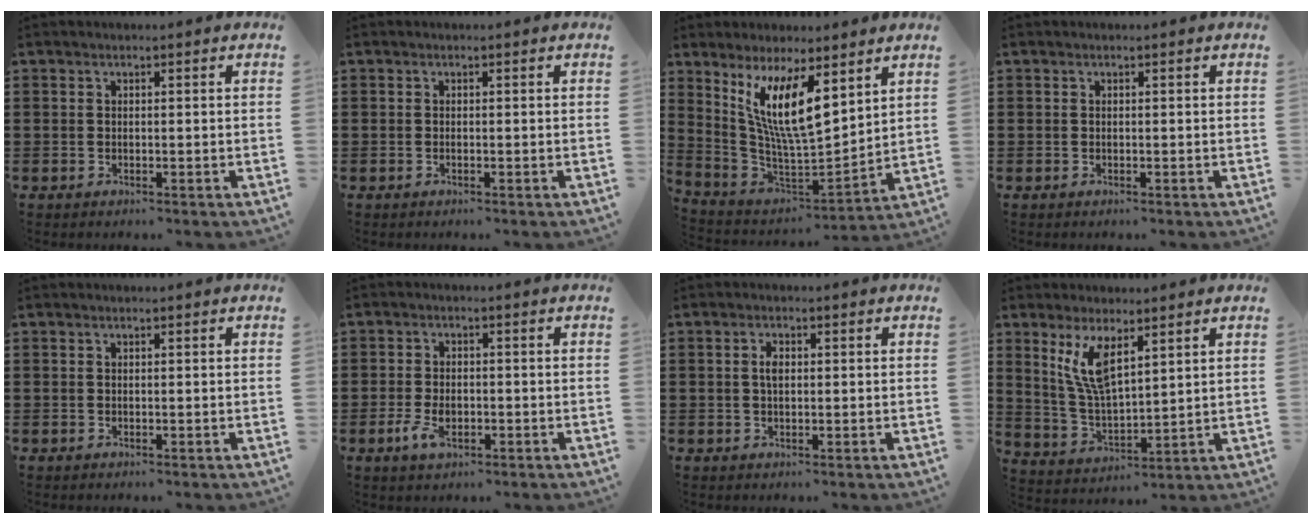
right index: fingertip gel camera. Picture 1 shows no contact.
{"total": 0.0}
{"total": 11.2, "force": [5.6, 2.9, 9.3], "torque": [-0.203, -0.026, 0.100]}
{"total": 0.0}
{"total": 0.0}
{"total": 3.8, "force": [-1.3, 2.1, 2.9], "torque": [-0.067, -0.005, -0.025]}
{"total": 2.2, "force": [0.3, 1.0, 1.9], "torque": [-0.040, 0.007, 0.004]}
{"total": 7.7, "force": [4.0, 2.5, 6.1], "torque": [-0.137, -0.009, 0.068]}